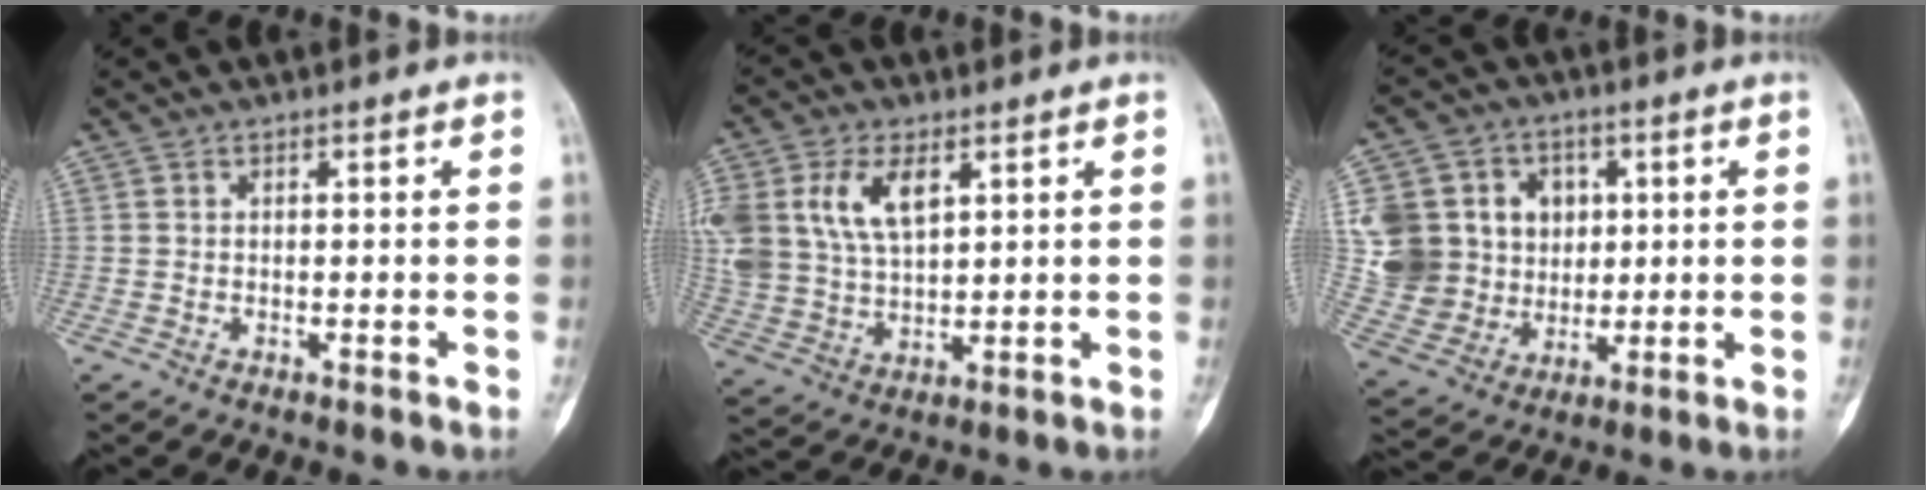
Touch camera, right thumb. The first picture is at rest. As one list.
[{"total": 15.5, "force": [5.8, 9.4, 10.9], "torque": [-0.238, -0.008, 0.118]}, {"total": 16.9, "force": [3.0, 15.0, 7.2], "torque": [-0.100, 0.018, 0.075]}]